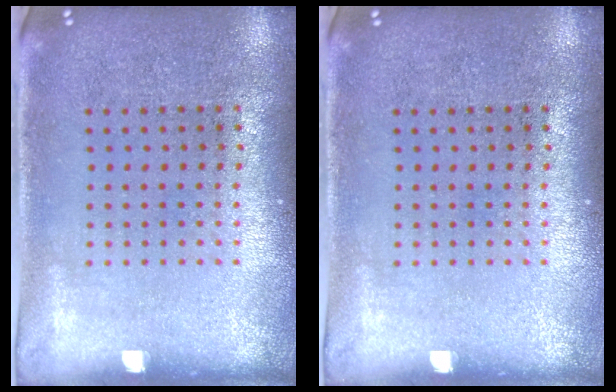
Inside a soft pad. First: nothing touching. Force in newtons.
{"total": 0.0}